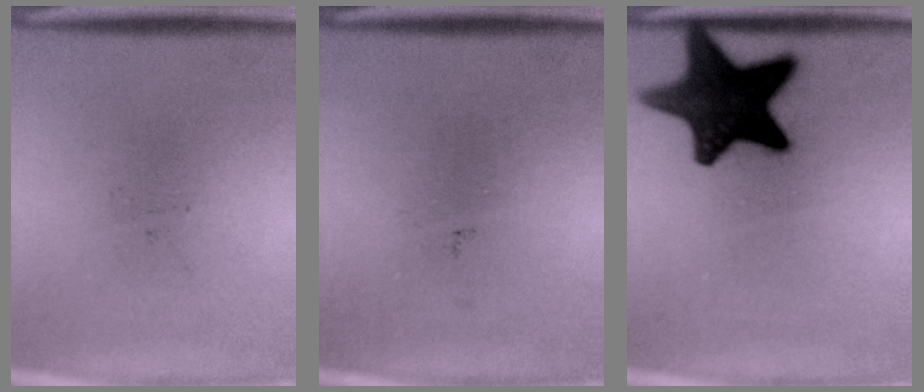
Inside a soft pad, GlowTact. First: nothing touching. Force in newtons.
{"total": 0.0}
{"total": 15.5}